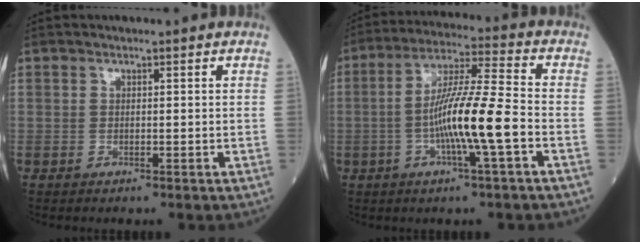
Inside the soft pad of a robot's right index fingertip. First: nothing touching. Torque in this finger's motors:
{"motor_torque": [1.46, -0.68, 0.43, 0.21]}